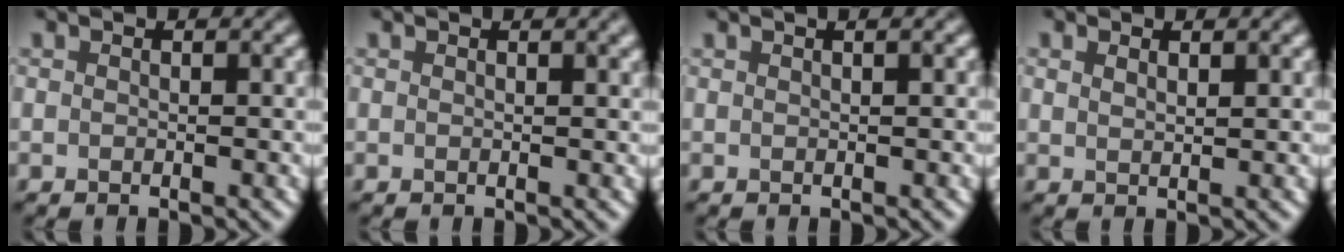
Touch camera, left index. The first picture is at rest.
{"total": 1.0, "force": [0.7, 0.0, 0.7], "torque": [-0.010, 0.003, 0.013]}
{"total": 1.1, "force": [0.6, 0.1, 0.8], "torque": [-0.016, 0.005, 0.008]}
{"total": 1.0, "force": [0.8, 0.2, 0.6], "torque": [-0.017, 0.002, 0.017]}